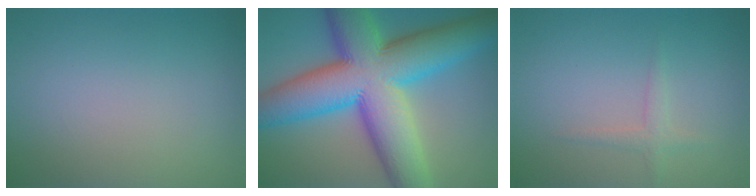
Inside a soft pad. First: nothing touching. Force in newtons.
{"total": 16.3, "press": 16.3, "slide": 0.1}
{"total": 1.3, "press": 1.3, "slide": 0.0}